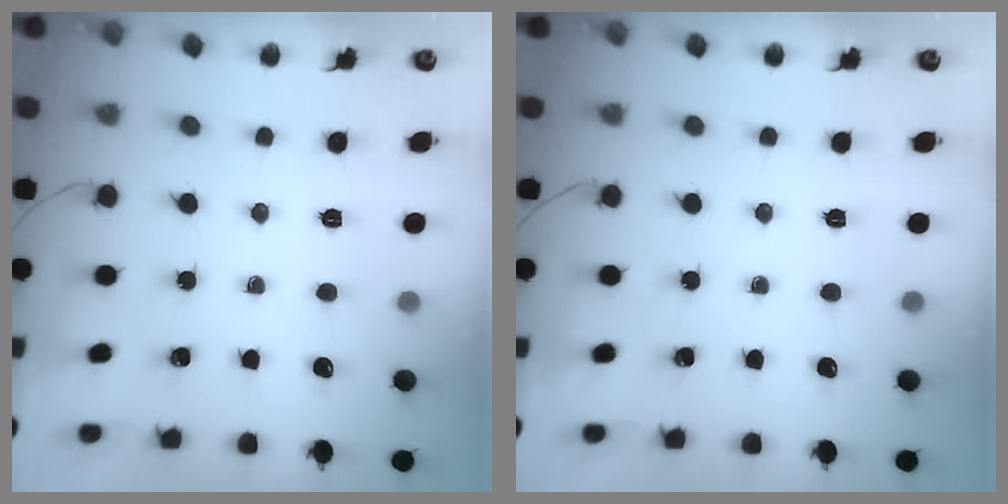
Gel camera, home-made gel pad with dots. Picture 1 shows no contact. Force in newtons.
{"total": 0.0}